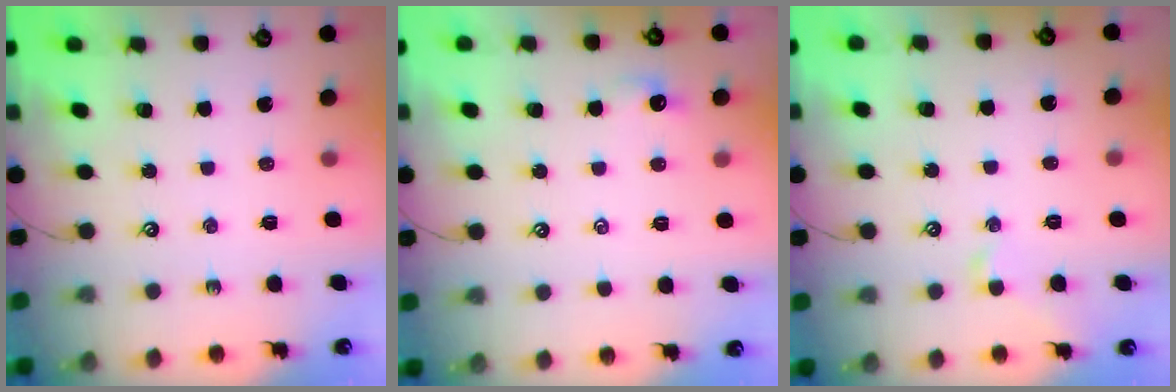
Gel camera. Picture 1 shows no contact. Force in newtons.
{"total": 0.8, "press": 0.5, "slide": 0.6}
{"total": 1.0, "press": 0.9, "slide": 0.4}